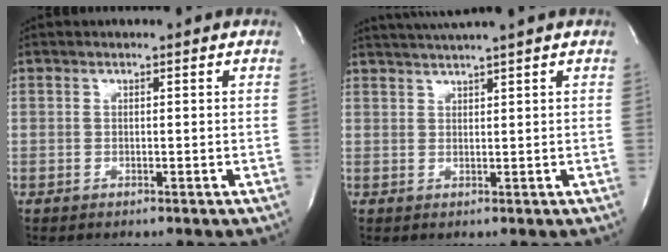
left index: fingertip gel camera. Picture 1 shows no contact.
{"total": 4.8, "force": [4.0, -1.6, 2.0], "torque": [-0.033, 0.009, 0.071]}